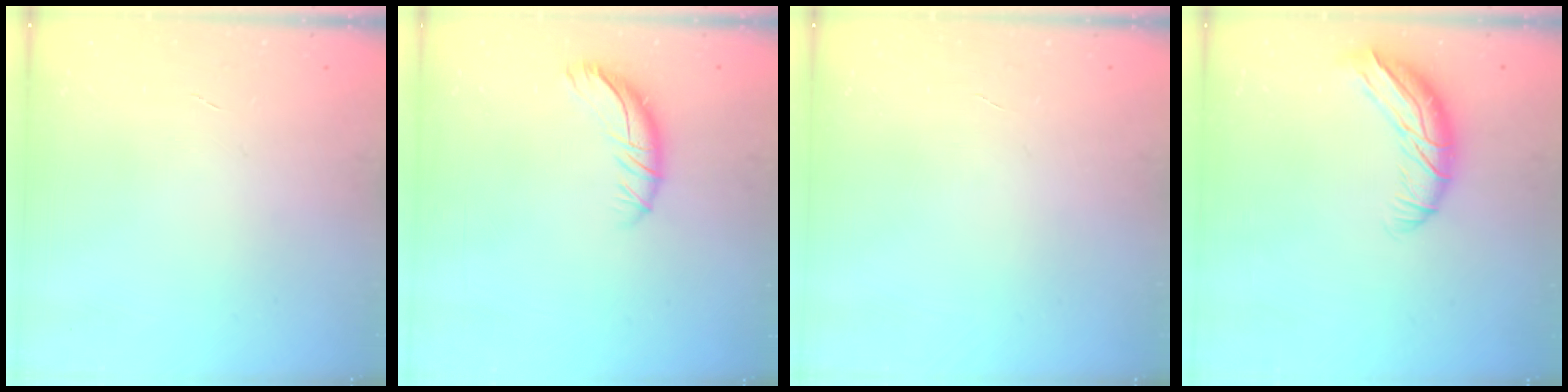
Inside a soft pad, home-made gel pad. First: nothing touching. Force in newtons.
{"total": 8.7, "press": 8.6, "slide": 0.6}
{"total": 0.0}
{"total": 10.2, "press": 9.9, "slide": 2.5}